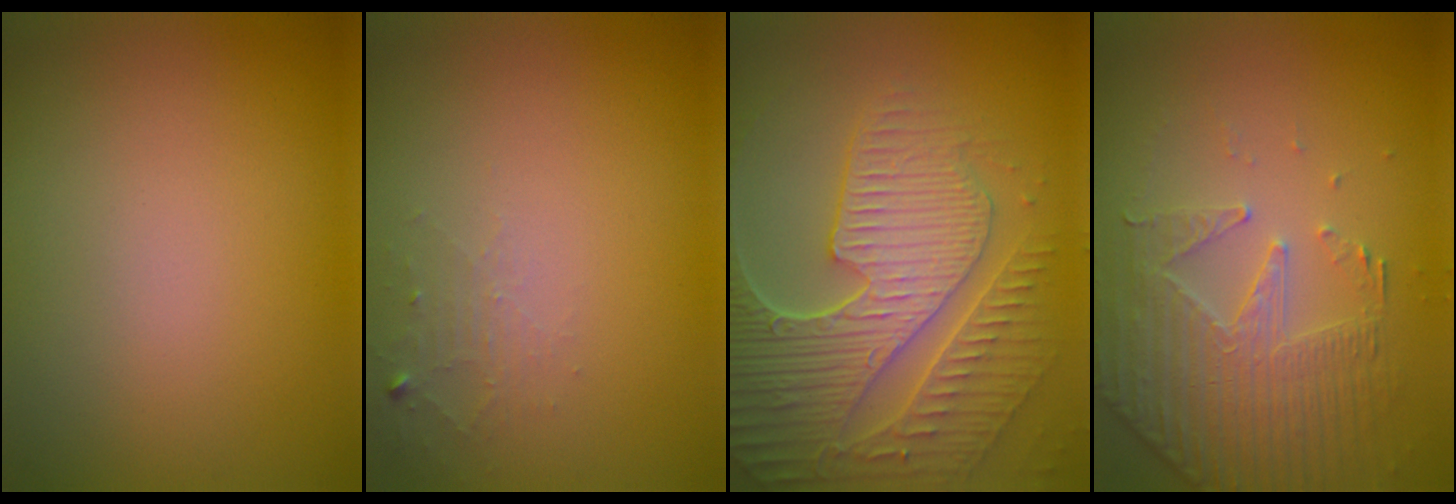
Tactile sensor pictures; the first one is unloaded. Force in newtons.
{"total": 1.3, "press": 1.3, "slide": 0.2}
{"total": 8.9, "press": 6.5, "slide": 6.1}
{"total": 4.9, "press": 3.7, "slide": 3.2}